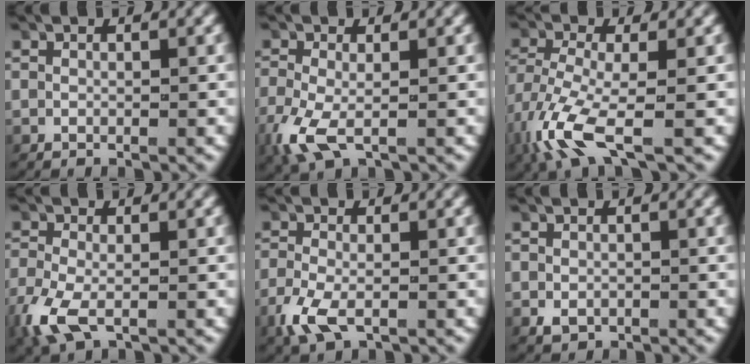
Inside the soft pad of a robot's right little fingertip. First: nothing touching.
{"total": 3.5, "force": [-1.4, 2.0, 2.5], "torque": [-0.077, -0.022, -0.016]}
{"total": 4.2, "force": [-1.8, 1.8, 3.3], "torque": [-0.091, -0.031, -0.021]}
{"total": 3.5, "force": [-1.7, 2.1, 2.2], "torque": [-0.071, -0.018, -0.022]}
{"total": 3.4, "force": [-1.9, 1.9, 2.1], "torque": [-0.065, -0.017, -0.027]}
{"total": 1.4, "force": [-0.6, 1.1, 0.5], "torque": [-0.018, -0.011, -0.001]}